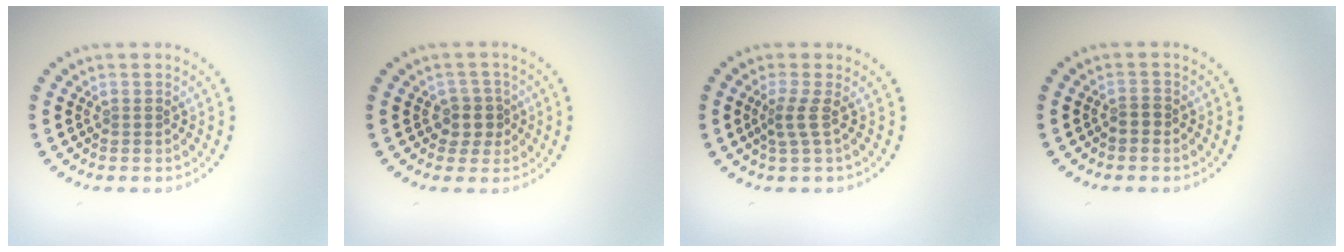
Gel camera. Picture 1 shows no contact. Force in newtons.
{"total": 2.1, "press": 1.8, "slide": 1.1}
{"total": 1.9, "press": 1.2, "slide": 1.4}
{"total": 1.2, "press": 0.9, "slide": 0.8}